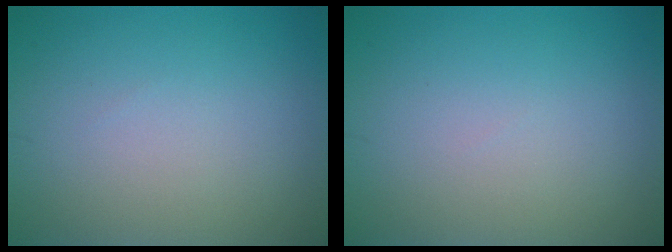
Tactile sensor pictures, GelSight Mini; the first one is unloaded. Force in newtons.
{"total": 0.0}